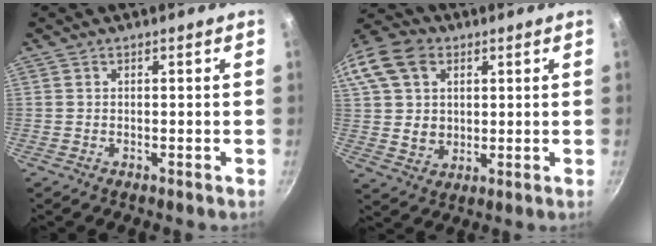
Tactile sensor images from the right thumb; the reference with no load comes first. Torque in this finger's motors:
{"motor_torque": [0.39, 0.39, 0.13, -0.13, 0.14]}